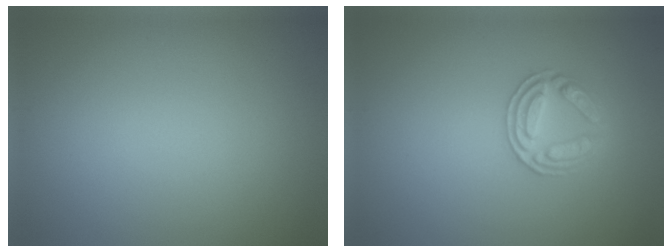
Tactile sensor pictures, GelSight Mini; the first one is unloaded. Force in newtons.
{"total": 2.8, "press": 2.7, "slide": 0.6}